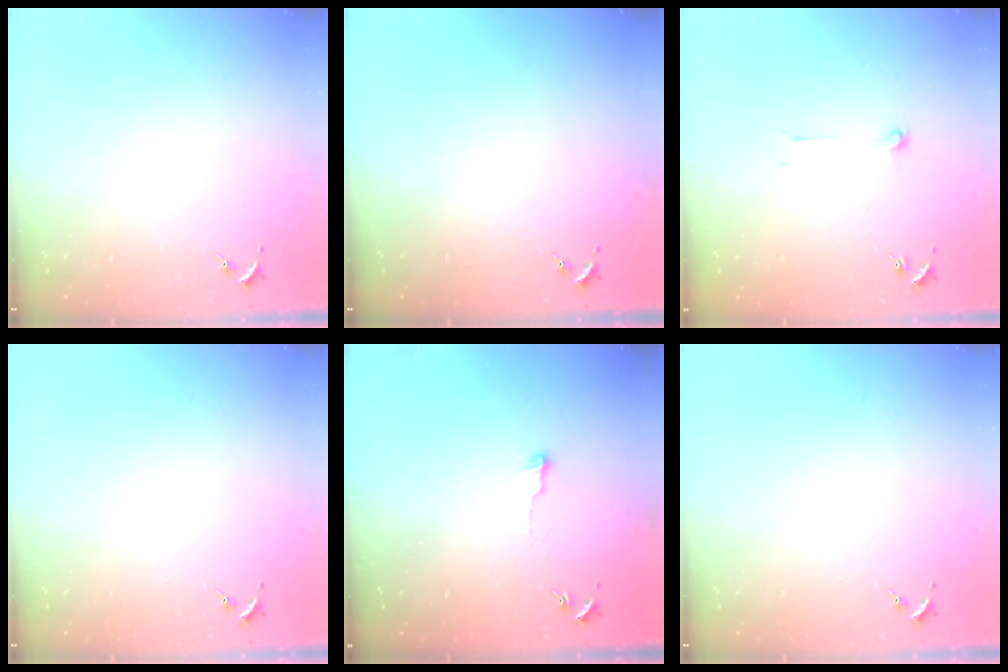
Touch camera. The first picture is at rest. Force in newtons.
{"total": 0.0}
{"total": 3.8, "press": 3.8, "slide": 0.2}
{"total": 0.0}
{"total": 3.8, "press": 3.8, "slide": 0.4}
{"total": 0.0}